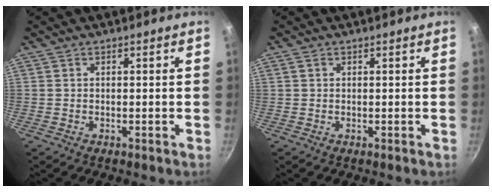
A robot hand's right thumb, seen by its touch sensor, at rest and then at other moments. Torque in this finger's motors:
{"motor_torque": [-0.34, -0.45, -0.51, 0.01, -0.06]}